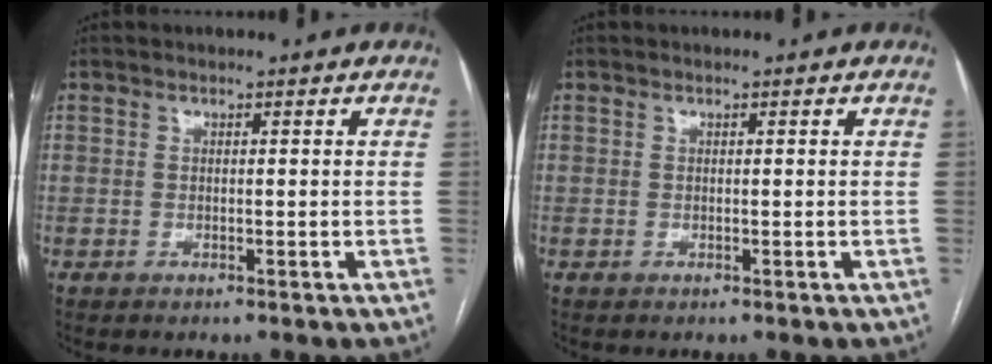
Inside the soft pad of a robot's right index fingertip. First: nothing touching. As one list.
[{"total": 0.0}]